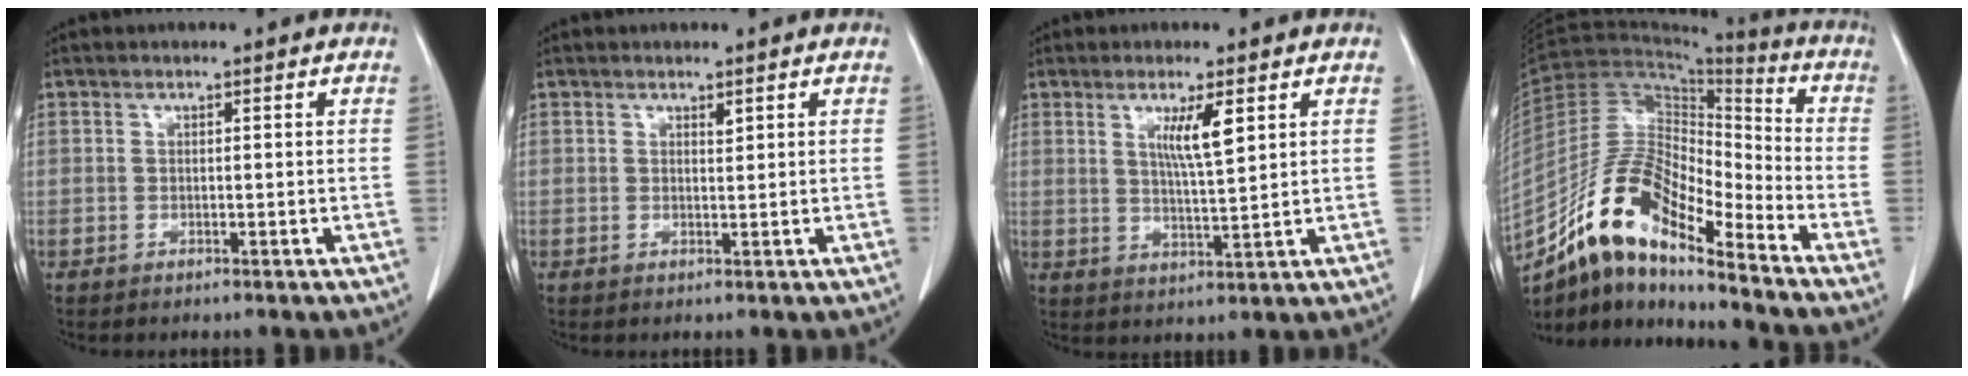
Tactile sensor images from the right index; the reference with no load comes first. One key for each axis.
{"total": 0.8, "fx": 0.5, "fy": 0.2, "fz": 0.5, "tx": -0.010, "ty": -0.006, "tz": 0.007}
{"total": 5.5, "fx": 2.3, "fy": 0.2, "fz": 4.9, "tx": -0.088, "ty": -0.009, "tz": 0.041}
{"total": 14.9, "fx": -11.4, "fy": 3.7, "fz": 8.8, "tx": -0.166, "ty": 0.033, "tz": -0.207}